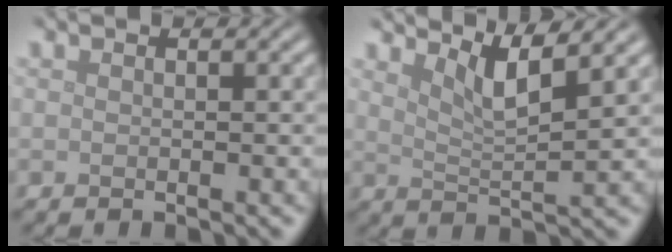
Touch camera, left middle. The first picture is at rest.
{"total": 4.1, "force": [2.8, 0.7, 2.8], "torque": [-0.050, -0.002, 0.050]}